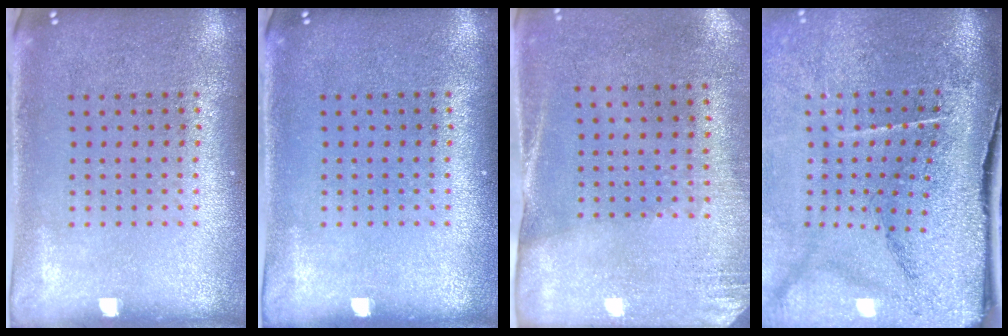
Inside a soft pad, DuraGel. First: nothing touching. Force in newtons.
{"total": 0.0}
{"total": 2.7, "press": 2.3, "slide": 1.3}
{"total": 4.8, "press": 3.8, "slide": 3.0}